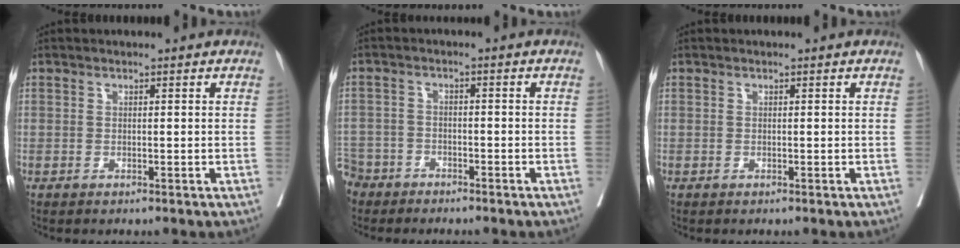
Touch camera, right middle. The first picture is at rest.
{"total": 6.5, "force": [-5.4, 3.6, 0.0], "torque": [-0.006, -0.003, -0.104]}
{"total": 0.0}